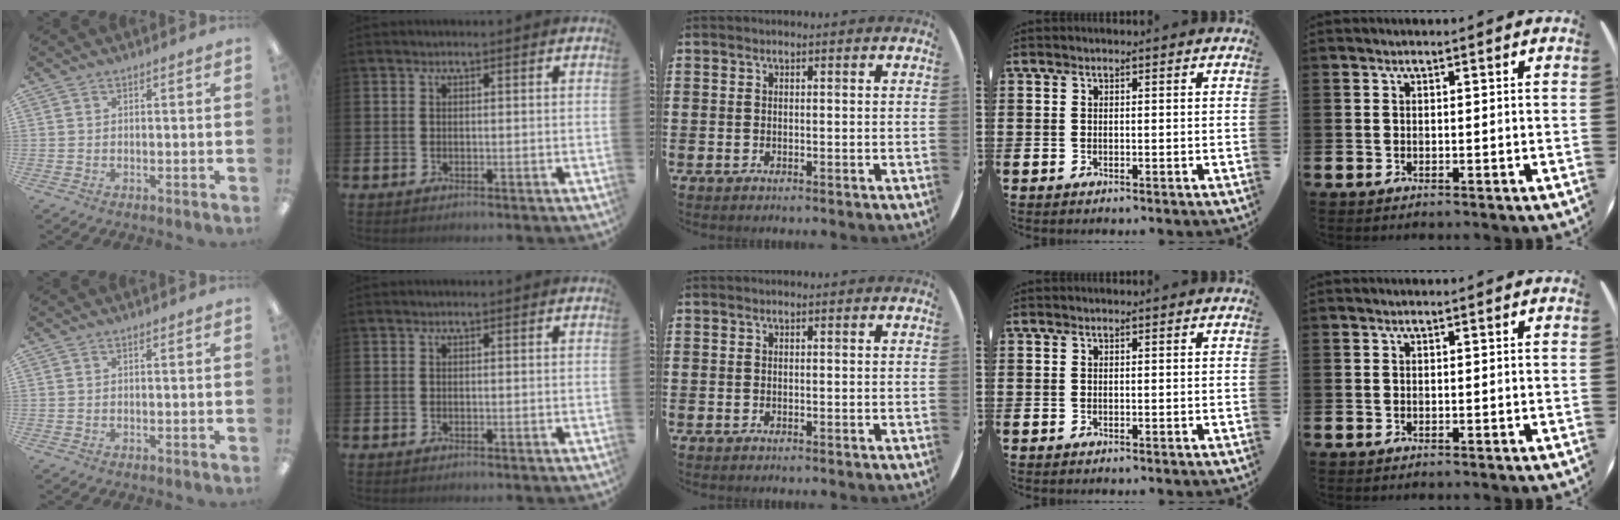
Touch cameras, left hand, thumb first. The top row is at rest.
{}